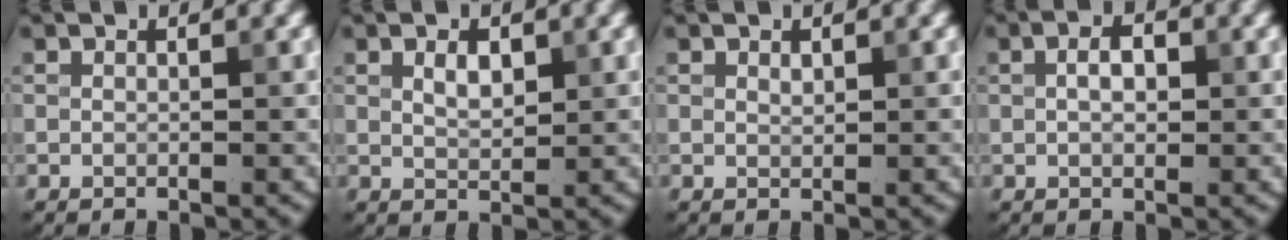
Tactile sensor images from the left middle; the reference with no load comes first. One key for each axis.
{"total": 1.9, "fx": 0.8, "fy": 1.0, "fz": 1.5, "tx": -0.028, "ty": 0.001, "tz": 0.016}
{"total": 0.6, "fx": 0.4, "fy": 0.3, "fz": 0.4, "tx": -0.008, "ty": -0.001, "tz": 0.009}
{"total": 2.5, "fx": 0.4, "fy": 1.4, "fz": 2.0, "tx": -0.029, "ty": 0.001, "tz": 0.002}